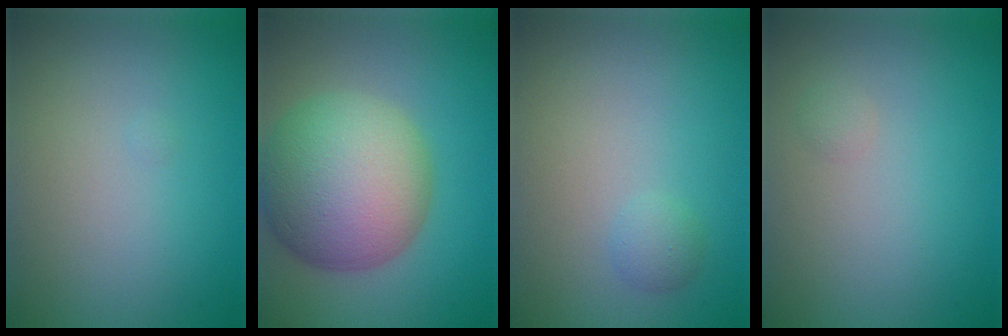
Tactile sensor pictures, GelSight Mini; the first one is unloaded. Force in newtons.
{"total": 11.0, "press": 11.0, "slide": 0.4}
{"total": 1.1, "press": 1.1, "slide": 0.1}
{"total": 0.5, "press": 0.5, "slide": 0.0}